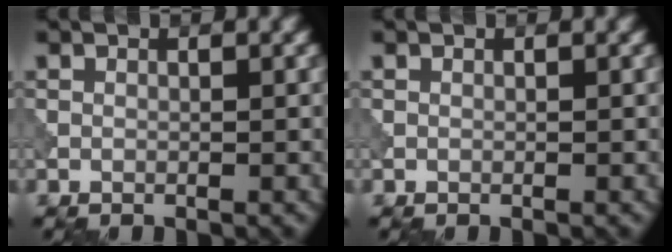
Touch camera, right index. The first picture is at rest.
{"total": 0.0}